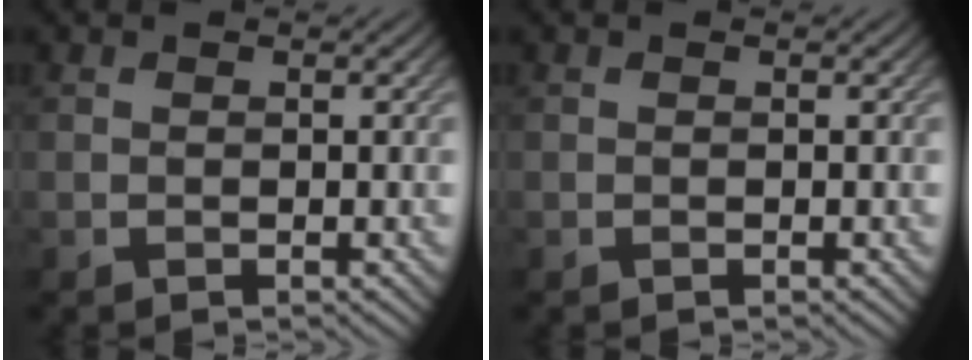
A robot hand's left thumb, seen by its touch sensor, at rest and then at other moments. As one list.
[{"total": 0.0}]